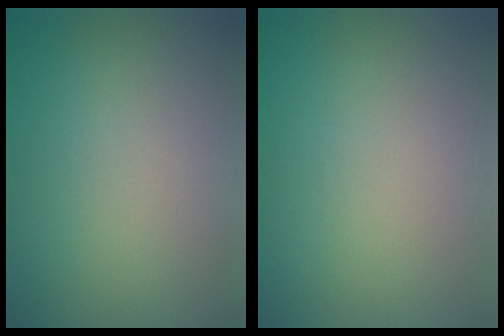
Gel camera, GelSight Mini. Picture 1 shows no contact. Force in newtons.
{"total": 0.0}